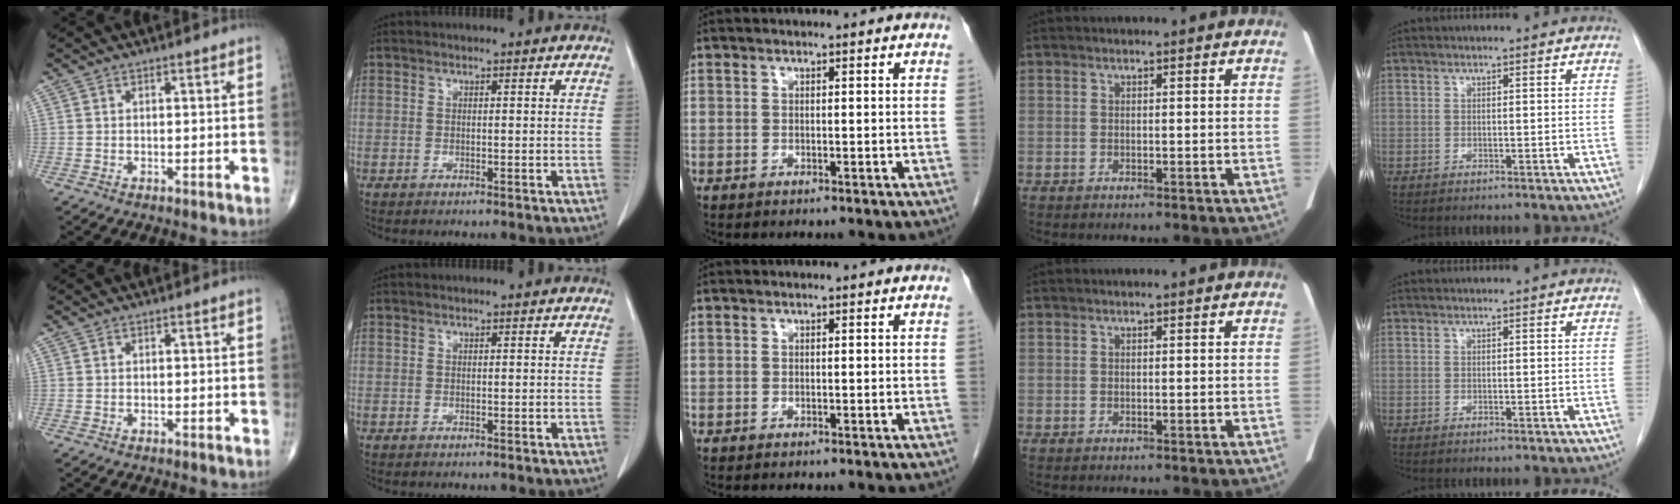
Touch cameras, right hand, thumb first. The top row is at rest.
{}